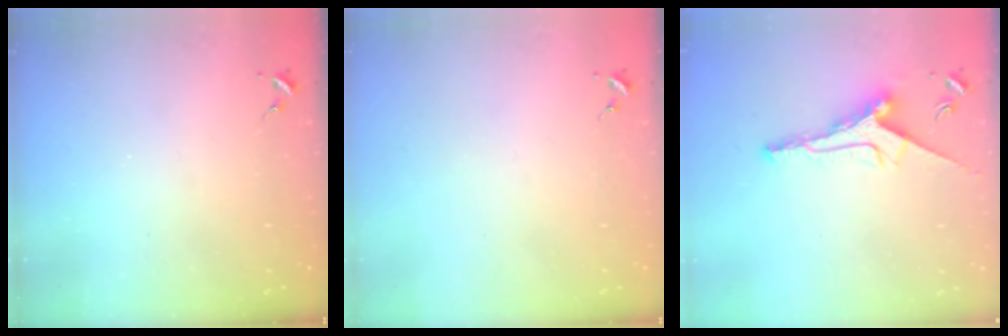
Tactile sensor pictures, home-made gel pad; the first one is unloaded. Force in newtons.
{"total": 0.0}
{"total": 9.9, "press": 9.9, "slide": 0.2}